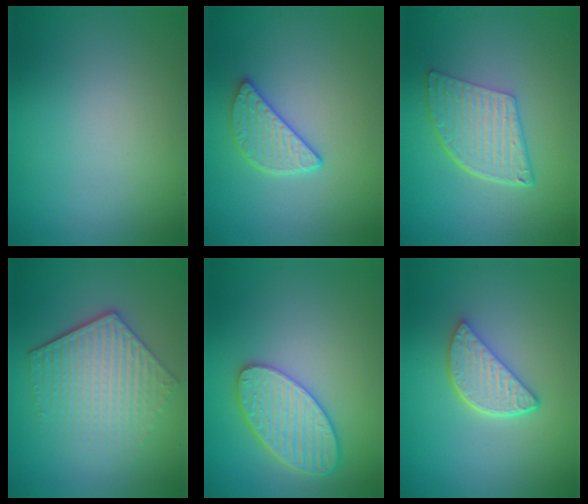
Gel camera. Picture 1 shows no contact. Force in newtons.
{"total": 2.9, "press": 2.6, "slide": 1.1}
{"total": 5.9, "press": 4.2, "slide": 4.2}
{"total": 5.6, "press": 4.2, "slide": 3.7}
{"total": 5.1, "press": 4.7, "slide": 2.0}
{"total": 4.0, "press": 3.2, "slide": 2.4}